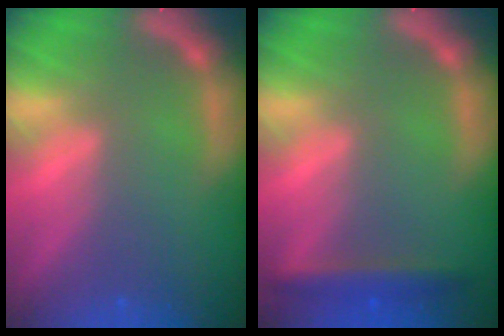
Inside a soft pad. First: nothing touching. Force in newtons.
{"total": 3.0}